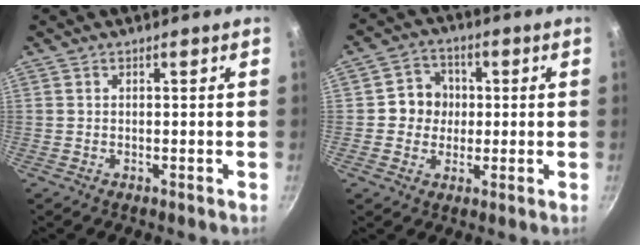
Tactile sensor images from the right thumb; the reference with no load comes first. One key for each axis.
{"total": 6.6, "fx": 0.3, "fy": 6.3, "fz": 2.2, "tx": 0.005, "ty": 0.009, "tz": -0.008}